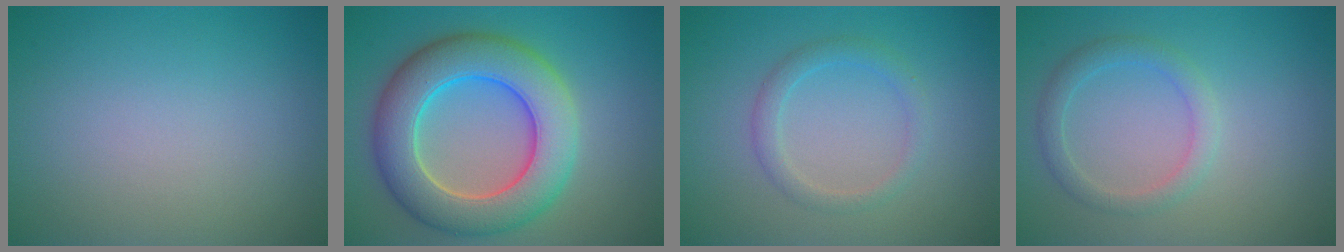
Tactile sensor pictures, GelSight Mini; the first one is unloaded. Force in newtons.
{"total": 9.1, "press": 9.1, "slide": 0.5}
{"total": 2.0, "press": 2.0, "slide": 0.1}
{"total": 2.2, "press": 2.2, "slide": 0.1}